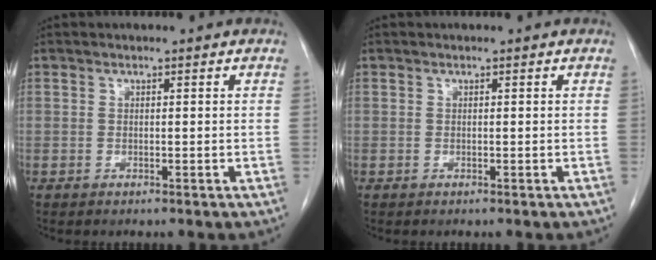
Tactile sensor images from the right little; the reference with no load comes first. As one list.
[{"total": 0.0}]